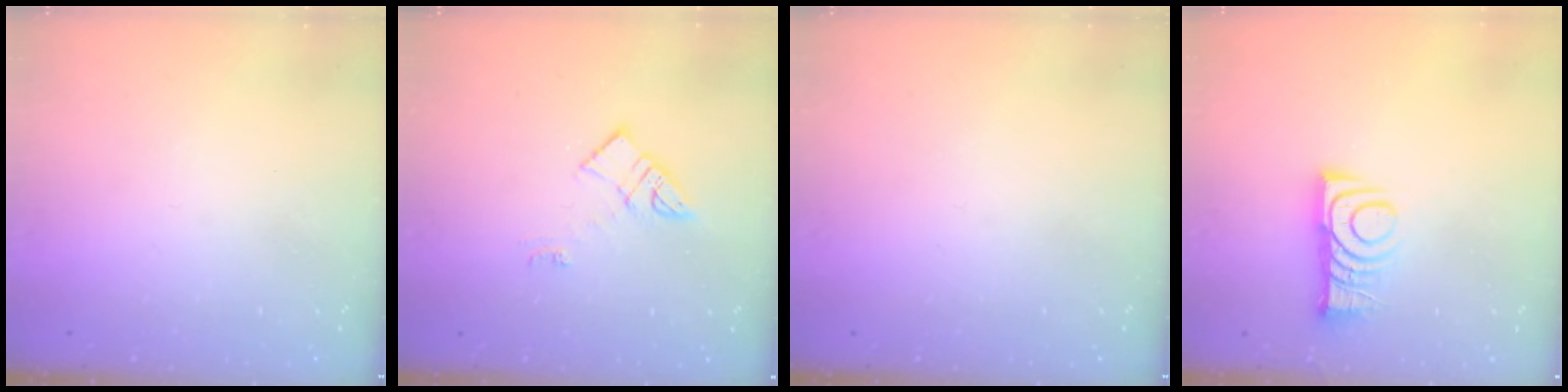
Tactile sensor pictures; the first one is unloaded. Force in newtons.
{"total": 6.4, "press": 6.4, "slide": 0.6}
{"total": 0.0}
{"total": 8.7, "press": 8.7, "slide": 0.8}